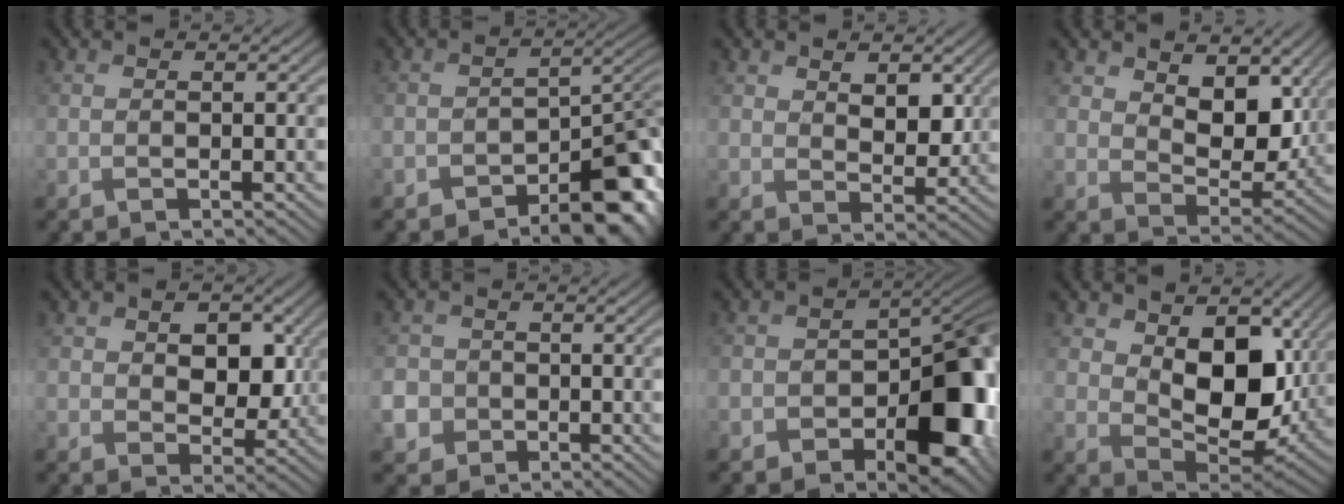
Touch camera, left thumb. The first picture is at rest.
{"total": 8.9, "force": [-4.9, 5.0, 5.5], "torque": [-0.055, -0.020, -0.081]}
{"total": 5.3, "force": [2.3, 3.3, 3.5], "torque": [-0.072, -0.009, 0.038]}
{"total": 9.8, "force": [4.1, 6.0, 6.6], "torque": [-0.132, -0.010, 0.069]}
{"total": 7.7, "force": [1.6, 5.4, 5.2], "torque": [-0.089, -0.007, 0.024]}
{"total": 5.0, "force": [-1.4, 4.6, 1.5], "torque": [-0.047, -0.012, -0.045]}
{"total": 14.5, "force": [-4.9, 9.7, 9.7], "torque": [-0.105, -0.035, -0.078]}
{"total": 12.0, "force": [3.0, 7.8, 8.7], "torque": [-0.171, -0.013, 0.052]}